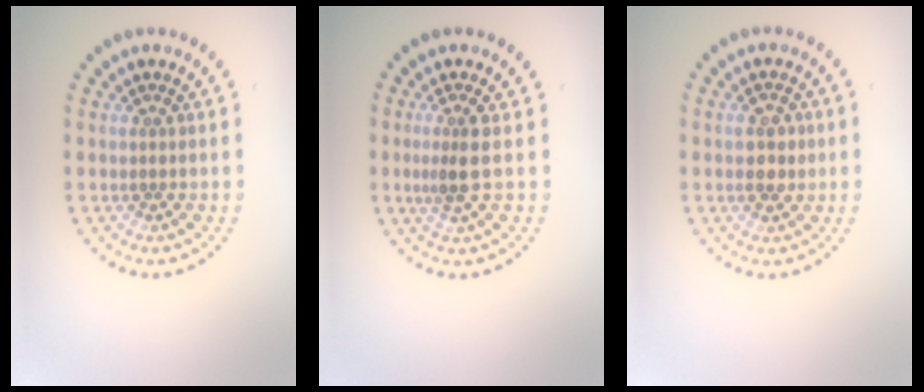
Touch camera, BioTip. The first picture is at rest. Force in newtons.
{"total": 2.3, "press": 1.9, "slide": 1.4}
{"total": 2.2, "press": 2.2, "slide": 0.0}